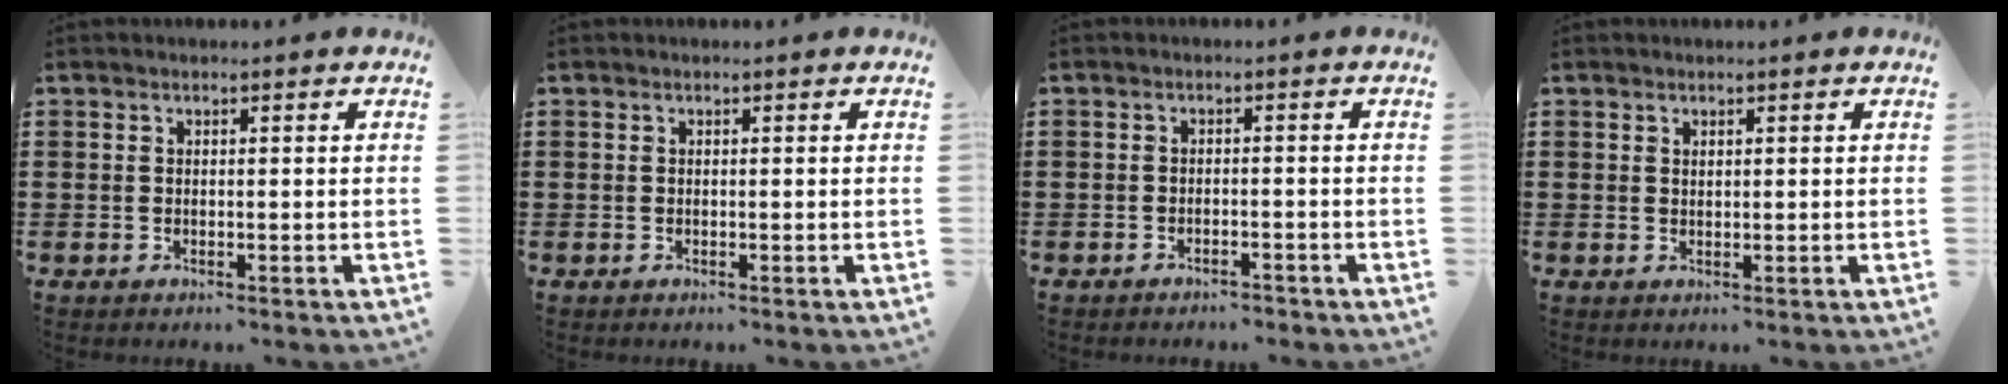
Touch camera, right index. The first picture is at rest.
{"total": 0.0}
{"total": 1.5, "force": [-1.5, 0.2, 0.2], "torque": [-0.009, 0.001, -0.031]}
{"total": 0.7, "force": [0.5, 0.4, 0.2], "torque": [-0.005, 0.002, 0.010]}